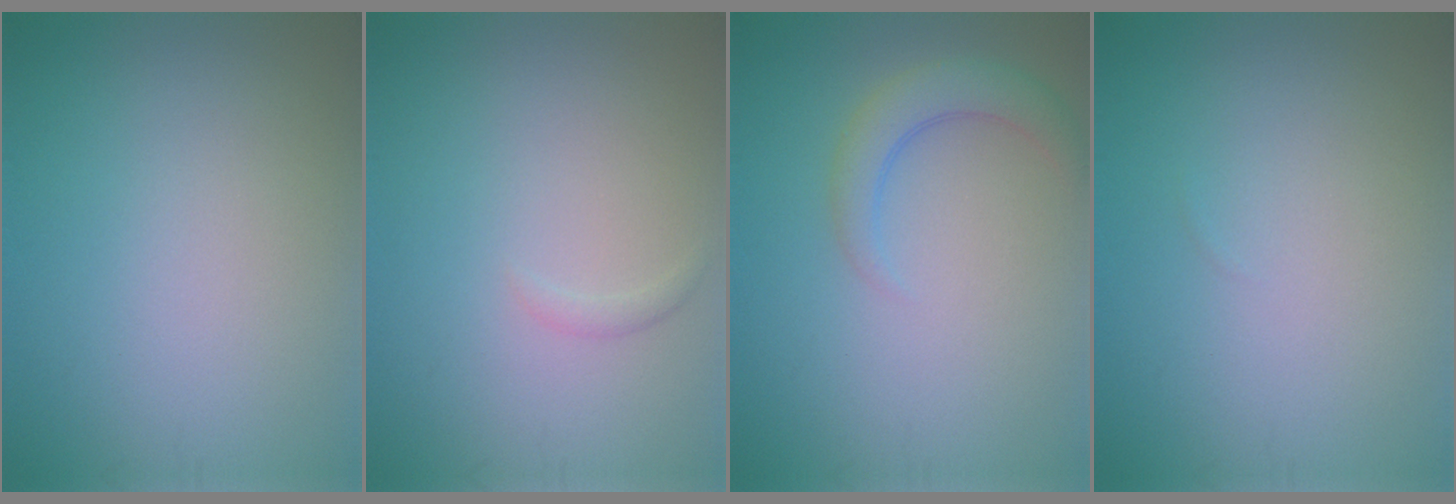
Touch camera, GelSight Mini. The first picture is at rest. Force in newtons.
{"total": 0.5, "press": 0.5, "slide": 0.0}
{"total": 2.8, "press": 2.8, "slide": 0.3}
{"total": 0.0}